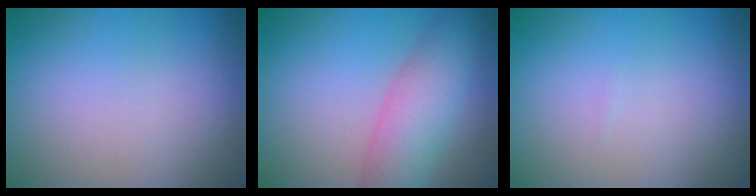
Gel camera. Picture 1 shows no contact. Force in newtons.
{"total": 5.3, "press": 5.3, "slide": 0.2}
{"total": 0.0}